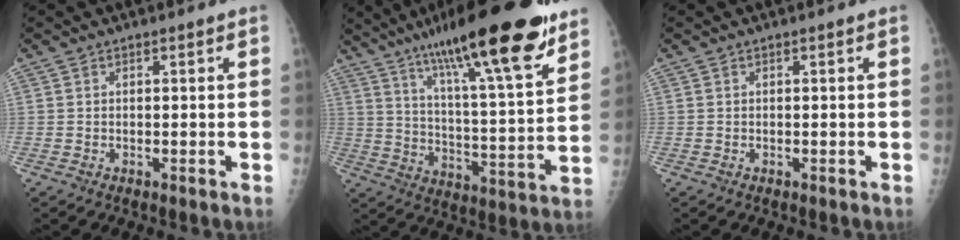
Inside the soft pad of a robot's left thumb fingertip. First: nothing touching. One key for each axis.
{"total": 25.4, "fx": 16.6, "fy": 4.5, "fz": 18.7, "tx": -0.283, "ty": -0.053, "tz": 0.266}
{"total": 0.0}